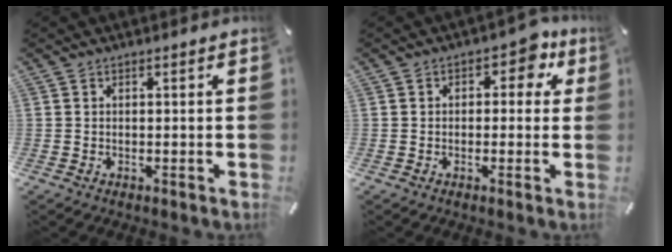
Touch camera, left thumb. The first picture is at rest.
{"total": 5.7, "force": [1.8, 3.6, 4.0], "torque": [-0.040, -0.007, 0.020]}